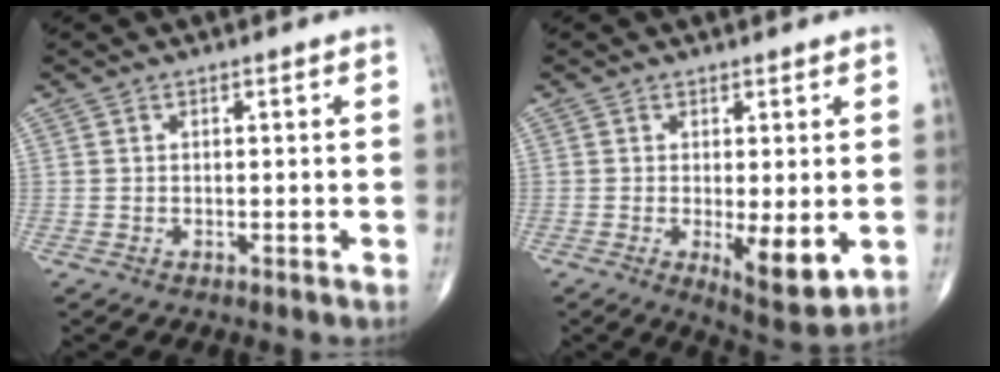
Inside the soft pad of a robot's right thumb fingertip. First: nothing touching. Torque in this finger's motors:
{"motor_torque": [0.61, 1.75, 0.84, 0.04, 0.25]}